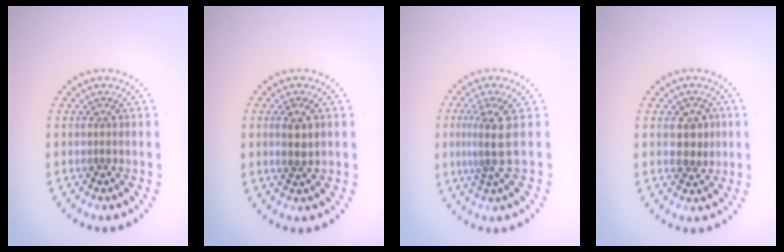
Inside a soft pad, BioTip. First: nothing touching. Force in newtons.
{"total": 1.4, "press": 1.3, "slide": 0.5}
{"total": 3.0, "press": 2.1, "slide": 2.1}
{"total": 2.4, "press": 2.4, "slide": 0.3}